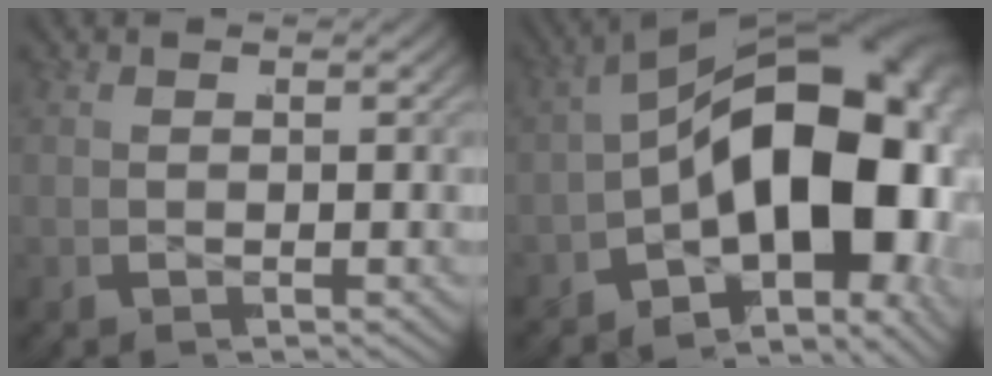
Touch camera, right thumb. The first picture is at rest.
{"total": 21.0, "force": [-3.0, 11.8, 17.1], "torque": [-0.255, -0.051, -0.028]}